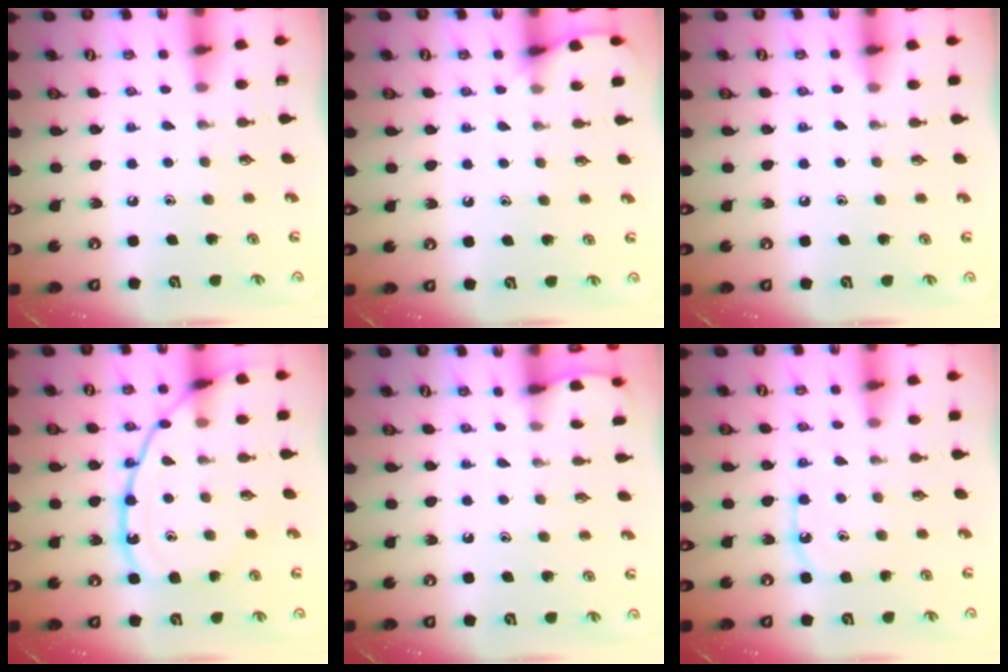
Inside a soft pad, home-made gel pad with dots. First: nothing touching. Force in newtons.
{"total": 5.0, "press": 5.0, "slide": 0.7}
{"total": 3.4, "press": 3.4, "slide": 0.5}
{"total": 15.8, "press": 15.7, "slide": 1.6}
{"total": 2.2, "press": 2.2, "slide": 0.2}
{"total": 6.8, "press": 6.7, "slide": 0.8}